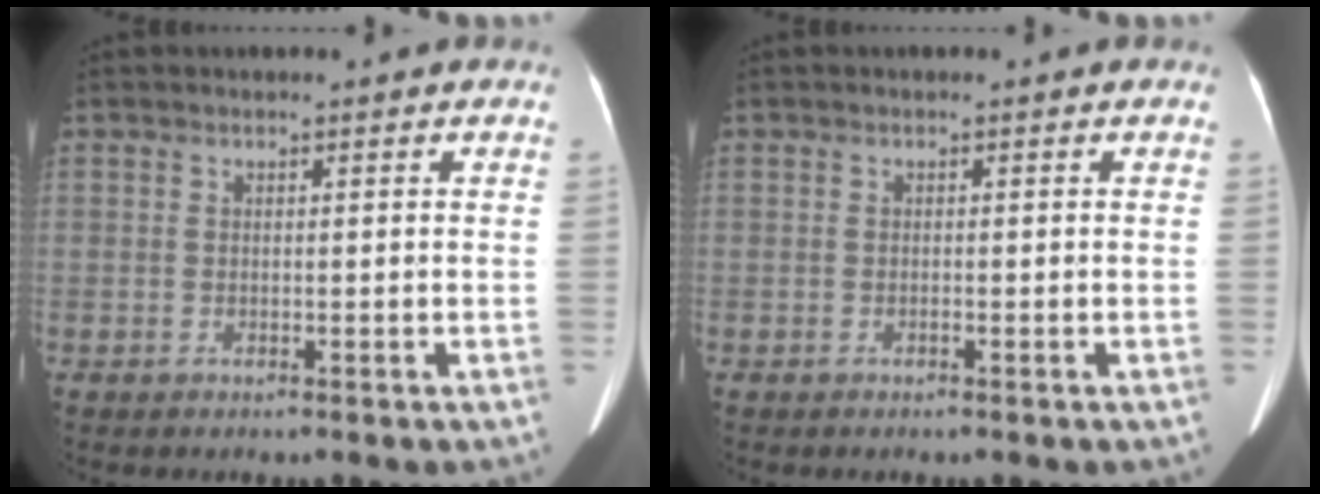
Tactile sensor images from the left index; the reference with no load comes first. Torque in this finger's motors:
{"motor_torque": [-0.13, 0.03, 0.00, -0.01]}